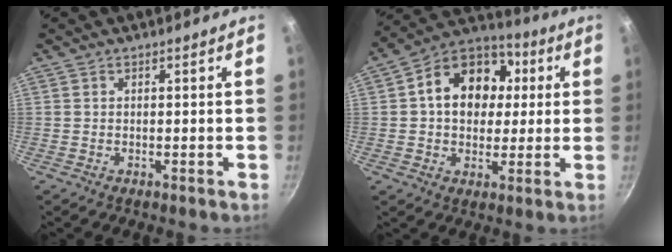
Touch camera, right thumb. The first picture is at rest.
{"total": 16.1, "force": [2.7, 12.4, 9.9], "torque": [-0.129, 0.024, 0.027]}